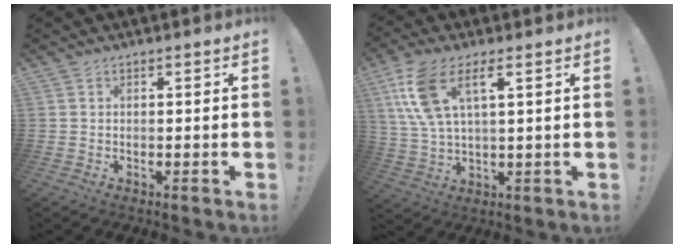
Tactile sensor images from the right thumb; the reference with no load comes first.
{"total": 12.5, "force": [5.2, 4.9, 10.3], "torque": [-0.206, -0.004, 0.096]}